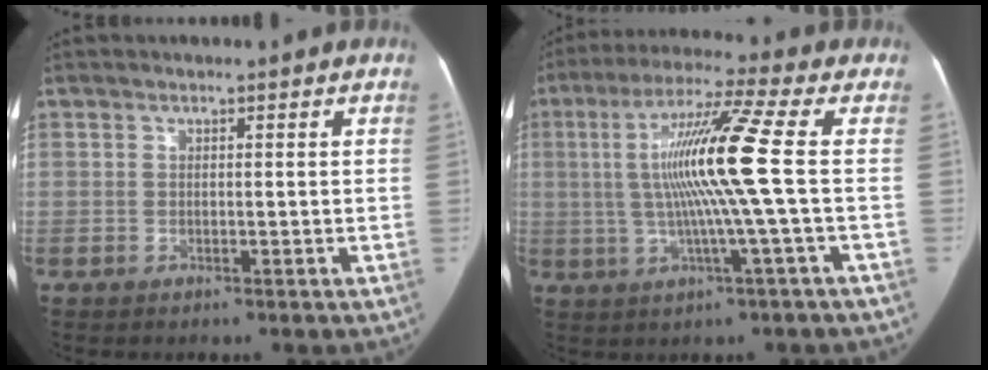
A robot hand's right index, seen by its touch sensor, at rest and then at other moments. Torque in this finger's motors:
{"motor_torque": [1.58, -0.15, 0.90, 0.21]}